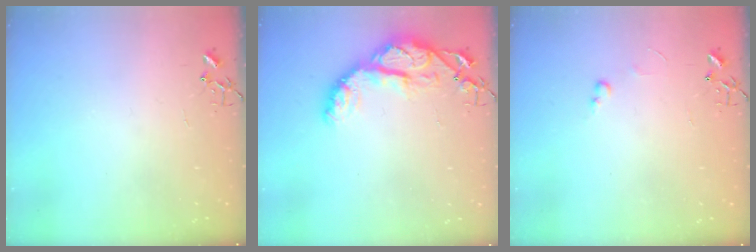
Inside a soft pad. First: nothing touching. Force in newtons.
{"total": 14.0, "press": 13.9, "slide": 1.2}
{"total": 2.7, "press": 2.7, "slide": 0.4}